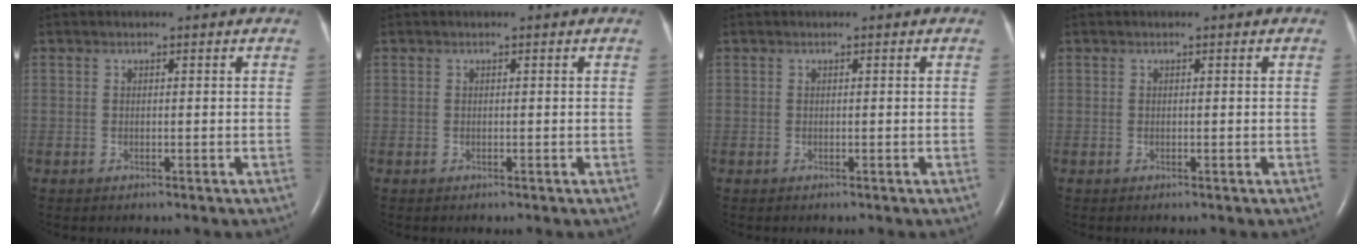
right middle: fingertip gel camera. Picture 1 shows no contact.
{"total": 0.0}
{"total": 0.0}
{"total": 0.0}